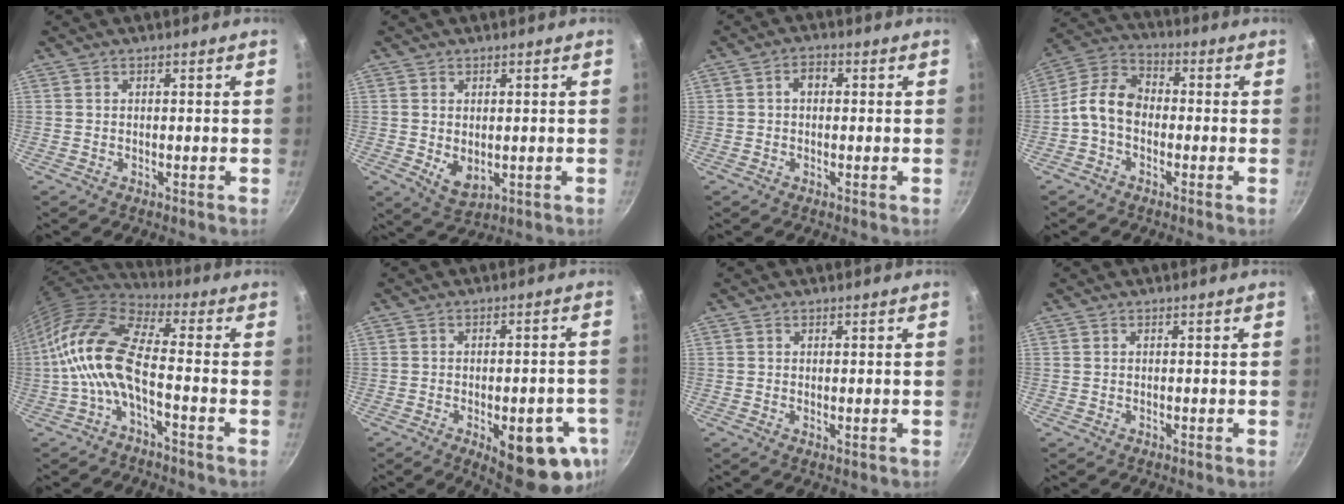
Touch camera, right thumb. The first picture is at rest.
{"total": 5.2, "force": [0.0, 3.4, 3.9], "torque": [-0.061, -0.017, 0.009]}
{"total": 2.8, "force": [0.3, 2.0, 1.9], "torque": [-0.024, 0.010, 0.000]}
{"total": 8.8, "force": [-1.7, 6.3, 5.9], "torque": [-0.098, 0.035, -0.055]}
{"total": 13.8, "force": [-2.6, 5.5, 12.4], "torque": [-0.254, 0.036, -0.066]}
{"total": 15.6, "force": [-5.8, 6.5, 12.9], "torque": [-0.121, 0.008, -0.069]}
{"total": 0.8, "force": [0.3, 0.4, 0.6], "torque": [-0.009, -0.006, 0.002]}
{"total": 0.0}